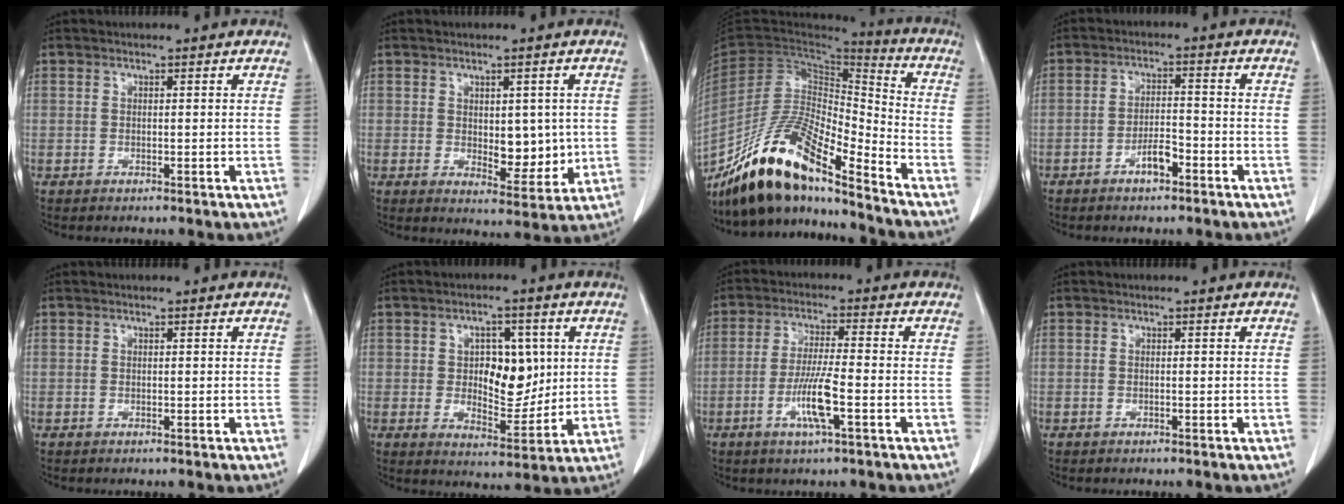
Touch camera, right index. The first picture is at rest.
{"total": 6.3, "force": [0.3, 3.3, 5.4], "torque": [-0.067, -0.007, 0.019]}
{"total": 17.3, "force": [-14.0, 2.9, 9.8], "torque": [-0.179, 0.003, -0.259]}
{"total": 3.9, "force": [-2.3, 1.2, 2.9], "torque": [-0.054, 0.009, -0.039]}
{"total": 0.0}
{"total": 8.7, "force": [1.6, 4.8, 7.0], "torque": [-0.104, 0.007, 0.037]}
{"total": 7.2, "force": [-2.6, 0.2, 6.7], "torque": [-0.131, -0.006, -0.046]}
{"total": 0.0}